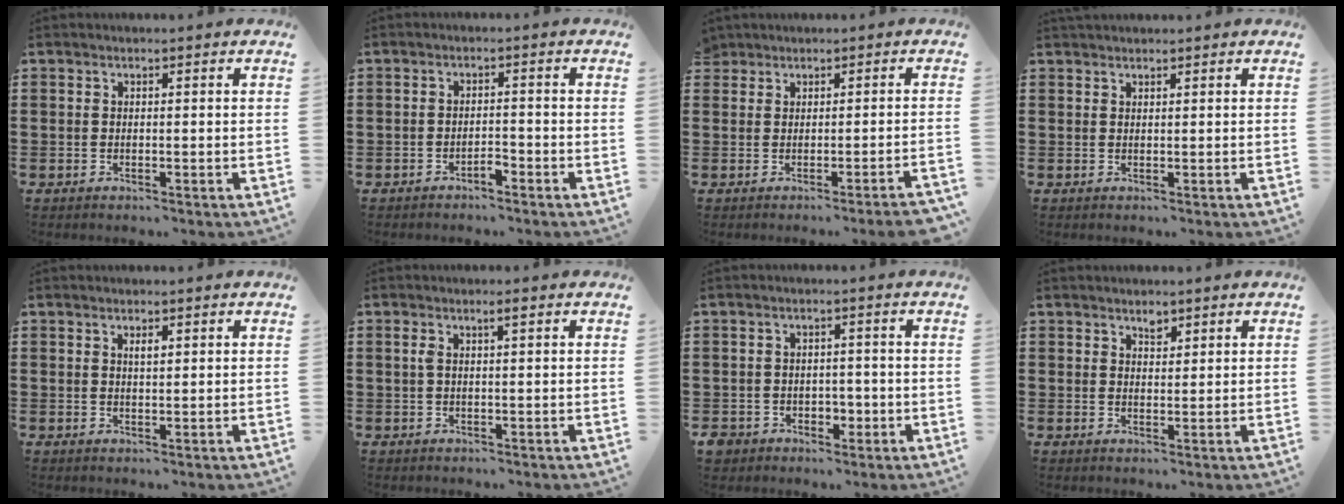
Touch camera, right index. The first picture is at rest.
{"total": 1.8, "force": [-1.6, 0.3, 0.9], "torque": [-0.021, 0.000, -0.030]}
{"total": 0.8, "force": [-0.4, -0.1, 0.8], "torque": [-0.018, -0.001, -0.006]}
{"total": 0.8, "force": [0.8, 0.2, -0.1], "torque": [0.000, 0.000, 0.016]}
{"total": 1.2, "force": [0.6, 0.4, 1.0], "torque": [-0.022, 0.003, 0.009]}
{"total": 1.9, "force": [0.6, 0.4, 1.7], "torque": [-0.035, 0.004, 0.008]}
{"total": 3.3, "force": [-1.3, 2.9, 1.0], "torque": [-0.027, 0.006, -0.029]}
{"total": 1.6, "force": [1.3, 0.7, 0.7], "torque": [-0.009, 0.000, 0.021]}